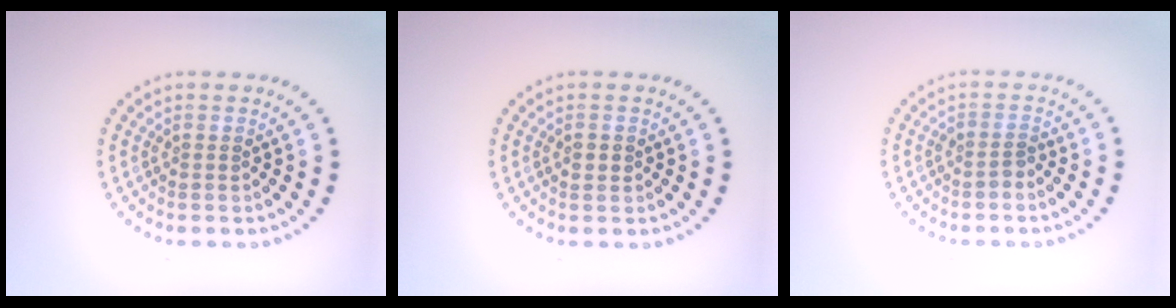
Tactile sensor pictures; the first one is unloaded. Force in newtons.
{"total": 1.0, "press": 1.0, "slide": 0.2}
{"total": 1.0, "press": 0.8, "slide": 0.7}